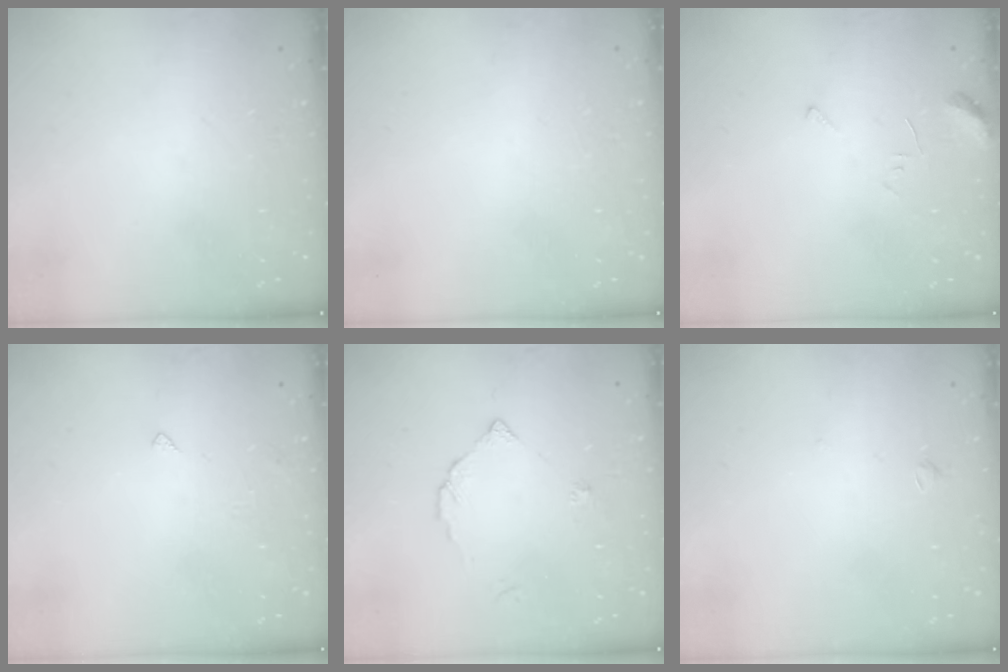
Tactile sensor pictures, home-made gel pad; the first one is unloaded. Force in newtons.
{"total": 2.0, "press": 2.0, "slide": 0.1}
{"total": 5.5, "press": 5.5, "slide": 0.3}
{"total": 2.4, "press": 2.4, "slide": 0.4}
{"total": 3.0, "press": 3.0, "slide": 0.3}
{"total": 1.5, "press": 1.4, "slide": 0.5}